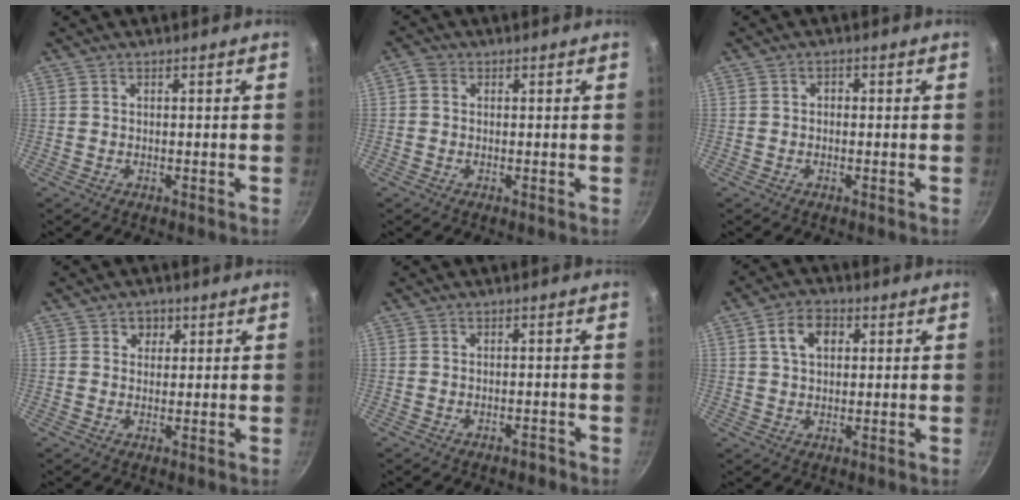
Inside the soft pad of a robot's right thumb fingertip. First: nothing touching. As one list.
[{"total": 2.0, "force": [0.3, 1.7, 1.0], "torque": [-0.020, 0.007, -0.002]}, {"total": 1.2, "force": [-0.1, 1.0, 0.7], "torque": [-0.010, 0.006, -0.004]}, {"total": 2.8, "force": [1.1, 2.4, 0.8], "torque": [0.009, -0.004, 0.013]}, {"total": 1.2, "force": [-1.0, 0.5, 0.4], "torque": [0.001, 0.018, -0.007]}, {"total": 6.6, "force": [2.0, 4.5, 4.4], "torque": [-0.056, 0.007, 0.030]}]